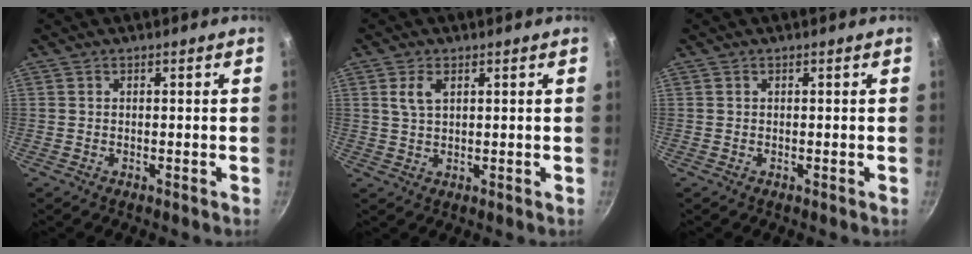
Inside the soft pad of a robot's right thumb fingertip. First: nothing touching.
{"total": 3.6, "force": [1.4, 1.8, 2.7], "torque": [-0.054, -0.002, 0.032]}
{"total": 0.0}